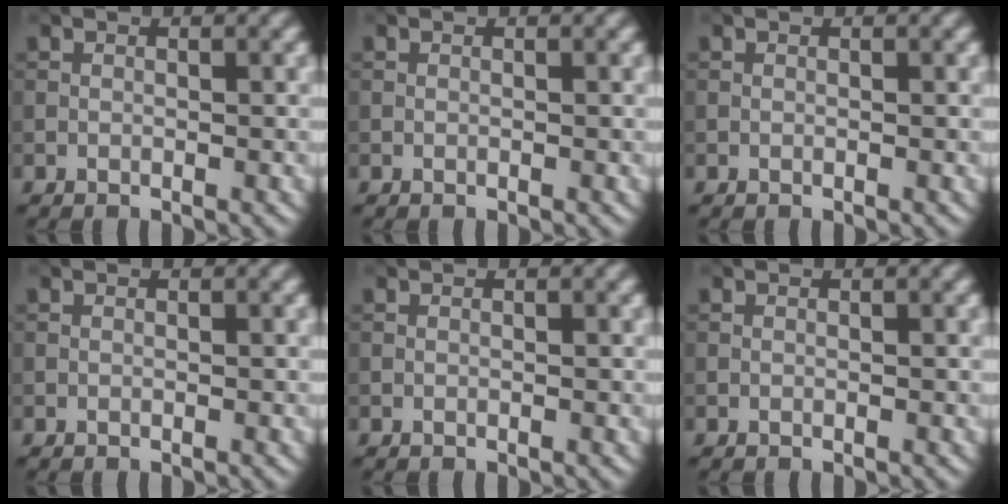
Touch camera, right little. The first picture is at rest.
{"total": 0.0}
{"total": 0.0}
{"total": 0.0}
{"total": 0.0}
{"total": 0.0}